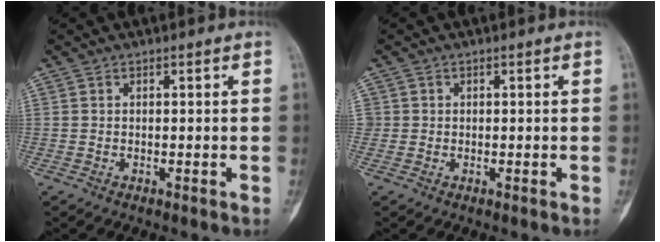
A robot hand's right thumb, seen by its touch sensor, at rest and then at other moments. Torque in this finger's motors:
{"motor_torque": [0.39, 0.58, 0.25, -0.04, -0.05]}